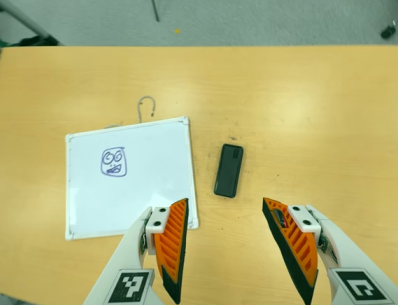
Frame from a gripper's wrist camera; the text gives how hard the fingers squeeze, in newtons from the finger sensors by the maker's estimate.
{"total": 0.0}